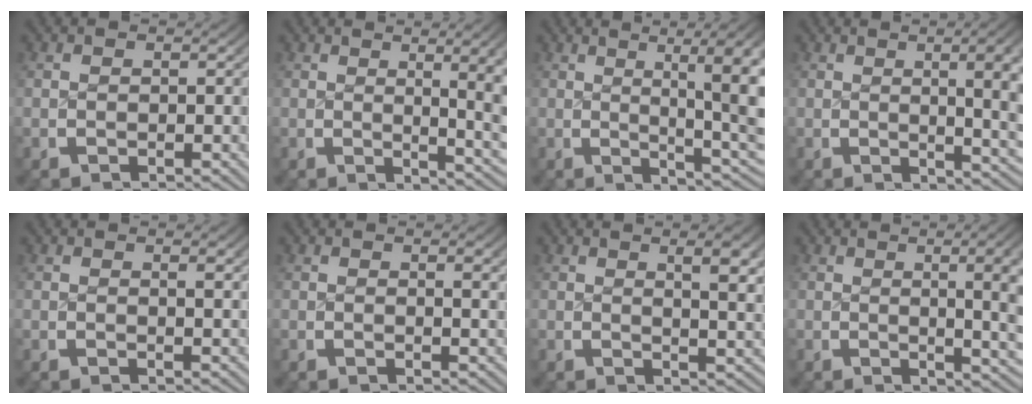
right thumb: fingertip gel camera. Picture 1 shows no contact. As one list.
[{"total": 6.8, "force": [0.2, 2.7, 6.2], "torque": [-0.074, -0.007, 0.006]}, {"total": 10.6, "force": [1.5, 4.5, 9.5], "torque": [-0.111, 0.000, 0.020]}, {"total": 7.5, "force": [0.6, 2.9, 6.9], "torque": [-0.074, 0.004, 0.009]}, {"total": 1.1, "force": [0.5, 0.0, 1.0], "torque": [-0.013, -0.003, 0.010]}, {"total": 1.5, "force": [0.5, 0.1, 1.4], "torque": [-0.018, -0.002, 0.008]}, {"total": 4.6, "force": [1.4, 1.3, 4.2], "torque": [-0.048, -0.005, 0.024]}, {"total": 7.5, "force": [0.4, 2.9, 6.9], "torque": [-0.073, 0.005, 0.005]}]